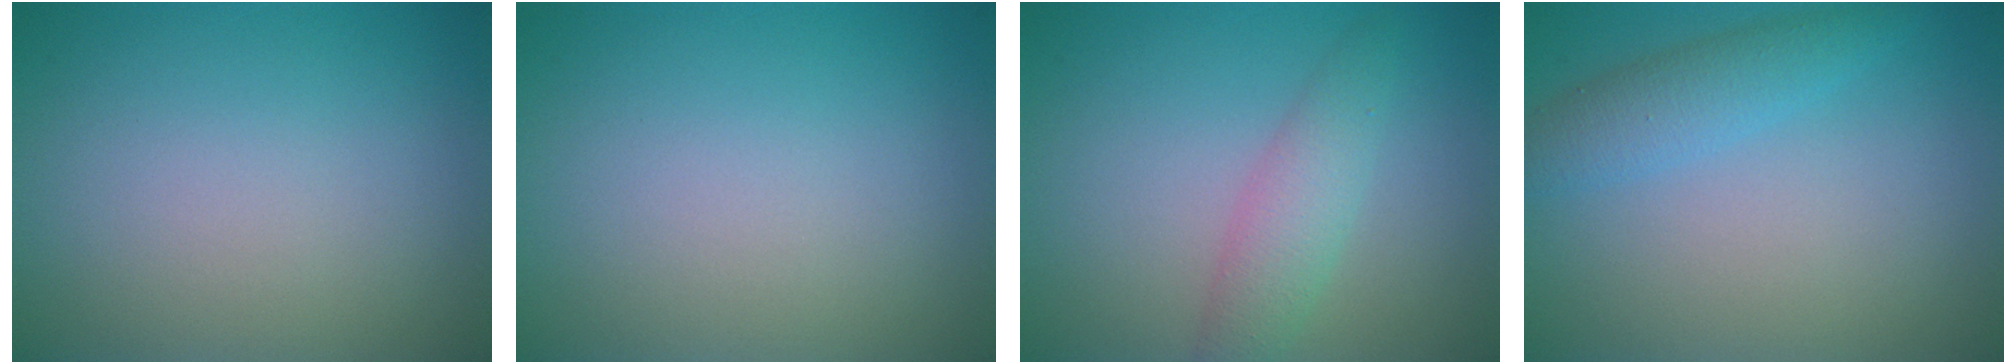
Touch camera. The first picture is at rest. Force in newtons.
{"total": 0.0}
{"total": 2.9, "press": 2.9, "slide": 0.0}
{"total": 2.7, "press": 2.7, "slide": 0.0}